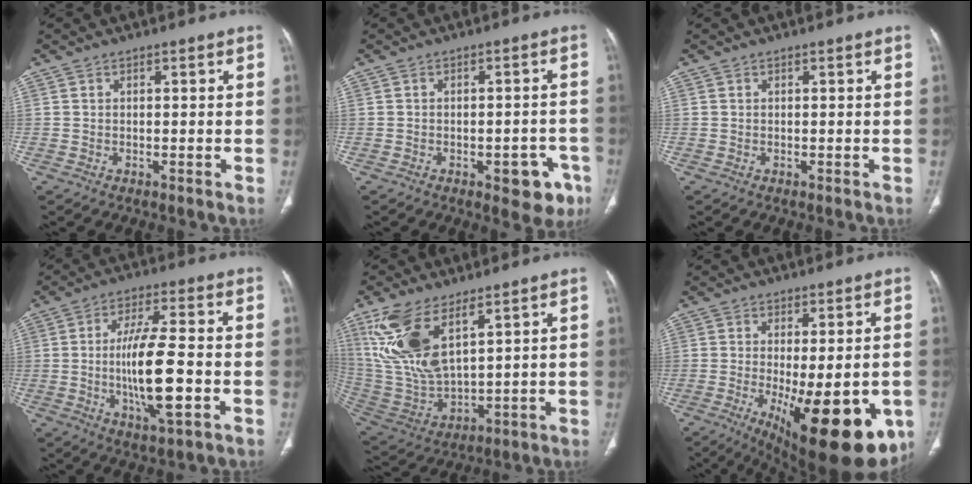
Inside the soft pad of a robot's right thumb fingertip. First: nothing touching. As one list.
[{"total": 7.4, "force": [-3.5, 3.7, 5.4], "torque": [-0.037, 0.017, -0.036]}, {"total": 0.0}, {"total": 13.4, "force": [-2.3, 3.6, 12.8], "torque": [-0.239, 0.005, -0.039]}, {"total": 15.5, "force": [8.1, 6.4, 11.5], "torque": [-0.242, -0.031, 0.181]}, {"total": 21.3, "force": [-7.1, 7.8, 18.4], "torque": [-0.209, -0.027, -0.080]}]